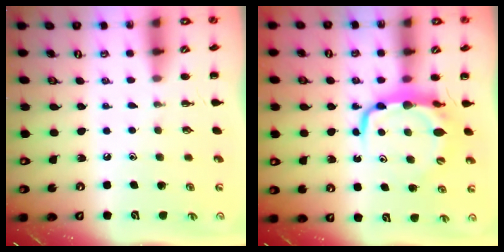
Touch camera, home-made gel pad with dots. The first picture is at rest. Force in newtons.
{"total": 7.8, "press": 7.7, "slide": 1.3}